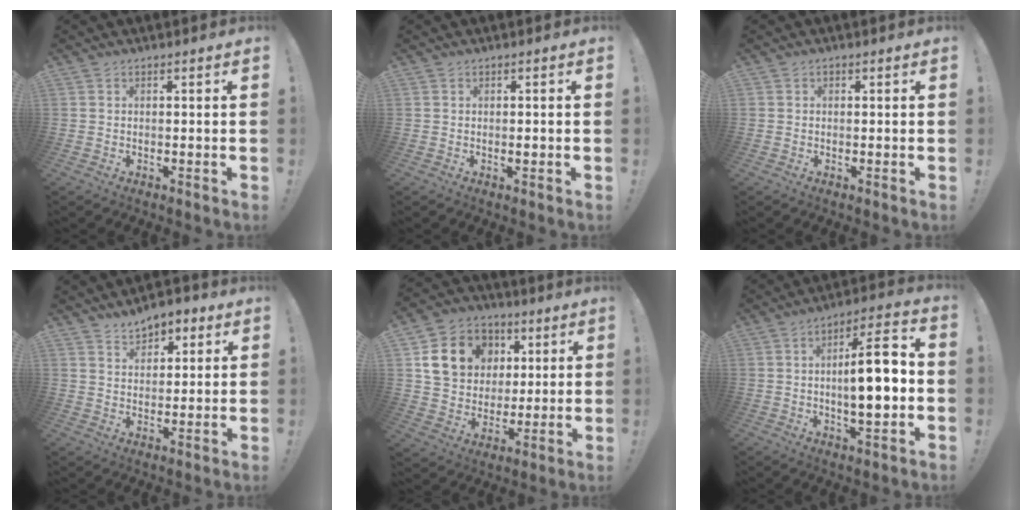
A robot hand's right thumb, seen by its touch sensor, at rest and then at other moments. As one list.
[{"total": 0.7, "force": [0.0, 0.4, 0.5], "torque": [-0.001, -0.002, -0.001]}, {"total": 0.6, "force": [-0.1, 0.6, 0.0], "torque": [-0.004, 0.003, 0.000]}, {"total": 6.1, "force": [4.2, 4.0, 2.0], "torque": [-0.023, -0.020, 0.076]}, {"total": 16.2, "force": [5.6, 13.4, 7.2], "torque": [-0.111, -0.008, 0.127]}, {"total": 13.6, "force": [-1.0, 3.9, 12.9], "torque": [-0.192, 0.002, -0.025]}]